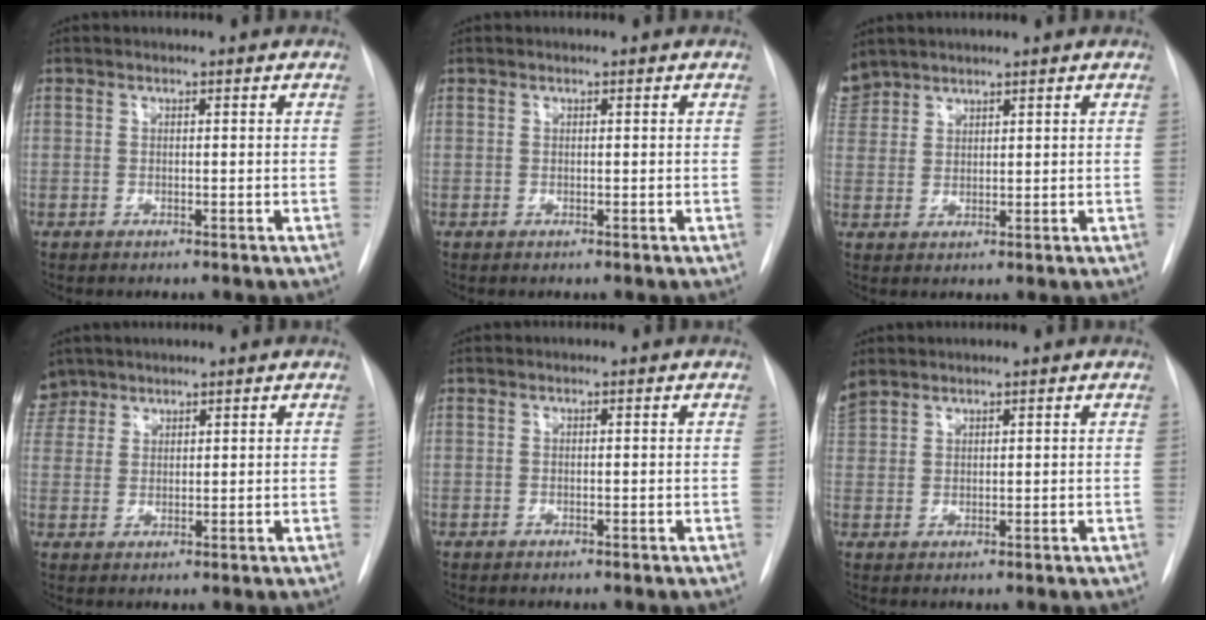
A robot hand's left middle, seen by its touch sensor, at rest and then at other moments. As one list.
[{"total": 0.0}, {"total": 4.7, "force": [4.2, 2.1, 0.2], "torque": [-0.008, 0.014, 0.090]}, {"total": 4.8, "force": [3.9, 2.7, -0.1], "torque": [0.009, 0.010, 0.078]}, {"total": 0.0}, {"total": 3.9, "force": [3.4, 1.8, 0.9], "torque": [-0.035, 0.019, 0.076]}]